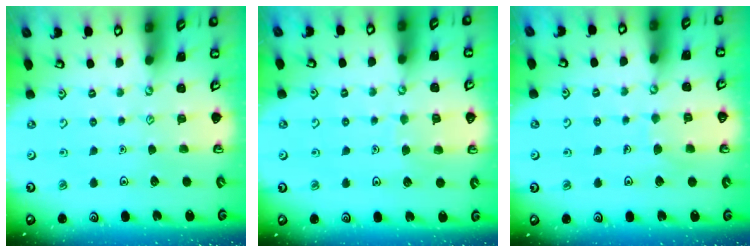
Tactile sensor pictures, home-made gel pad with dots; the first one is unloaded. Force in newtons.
{"total": 5.5, "press": 5.5, "slide": 0.5}
{"total": 5.6, "press": 5.6, "slide": 0.2}